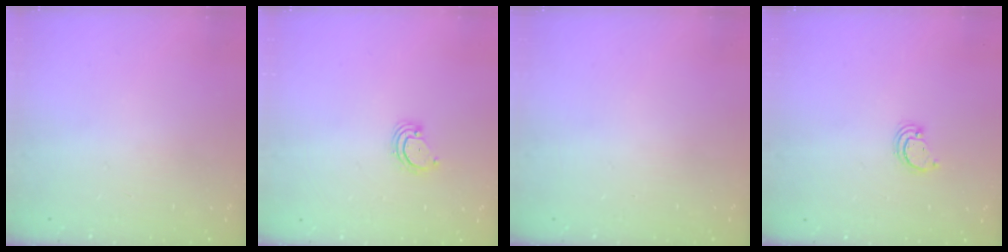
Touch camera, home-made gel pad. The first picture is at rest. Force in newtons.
{"total": 2.9, "press": 2.9, "slide": 0.3}
{"total": 0.0}
{"total": 2.6, "press": 2.6, "slide": 0.2}